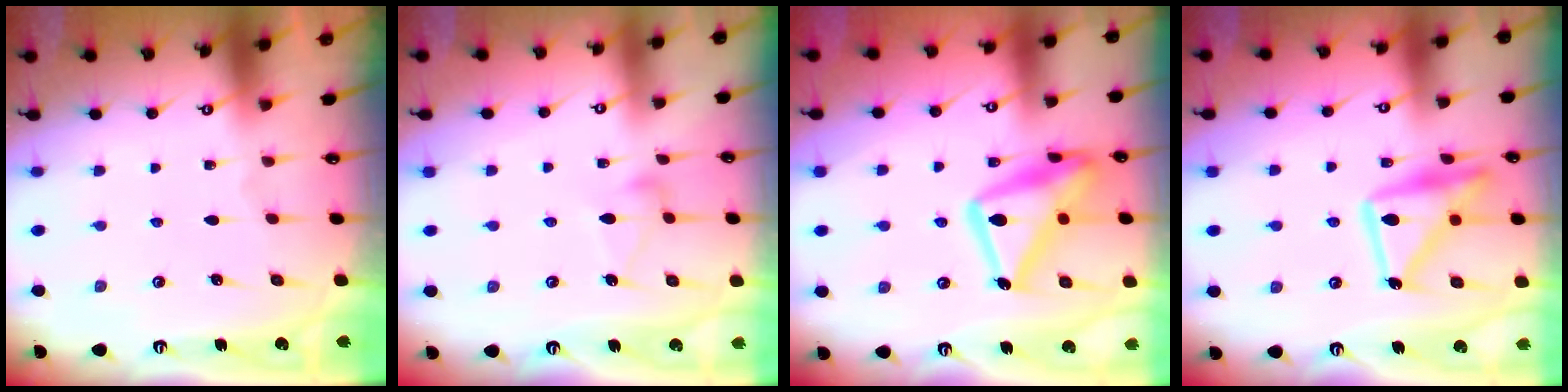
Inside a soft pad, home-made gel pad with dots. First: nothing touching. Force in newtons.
{"total": 6.2, "press": 6.2, "slide": 0.3}
{"total": 20.4, "press": 20.4, "slide": 1.5}
{"total": 17.7, "press": 17.6, "slide": 1.1}